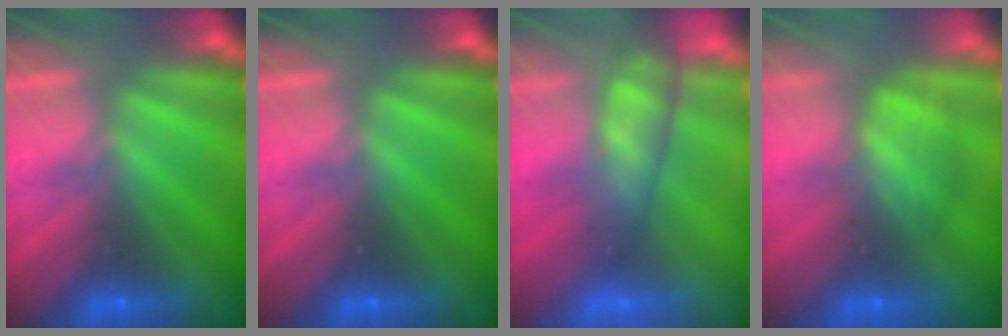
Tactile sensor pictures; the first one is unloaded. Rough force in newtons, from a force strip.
{"total": 0.0}
{"total": 4.0}
{"total": 7.0}